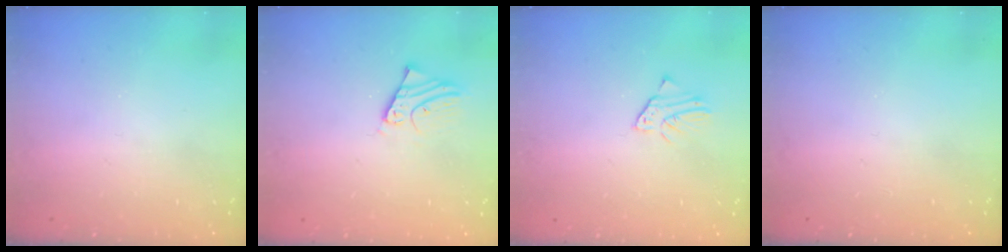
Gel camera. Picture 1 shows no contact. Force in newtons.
{"total": 2.8, "press": 2.8, "slide": 0.2}
{"total": 1.5, "press": 1.5, "slide": 0.2}
{"total": 0.0}